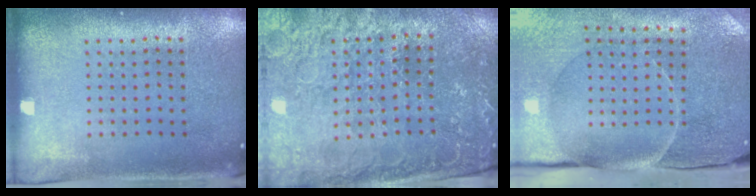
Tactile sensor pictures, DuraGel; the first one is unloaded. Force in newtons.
{"total": 3.2, "press": 3.2, "slide": 0.4}
{"total": 4.0, "press": 3.6, "slide": 1.7}